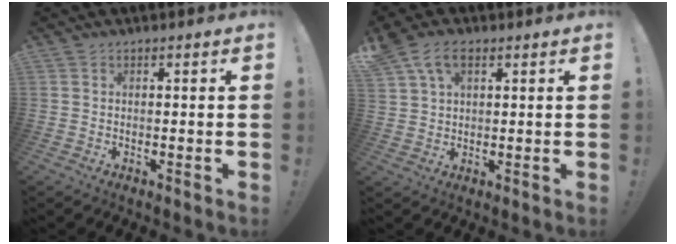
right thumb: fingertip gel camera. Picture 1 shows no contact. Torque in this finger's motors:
{"motor_torque": [0.51, 2.84, 0.58, 0.28, 0.15]}